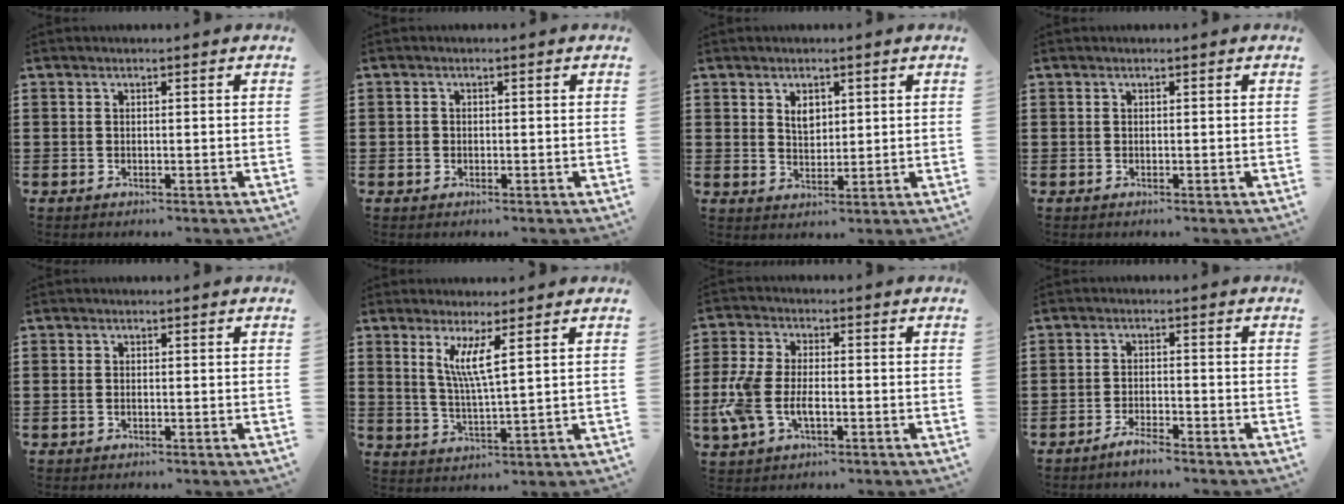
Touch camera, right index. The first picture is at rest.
{"total": 0.9, "force": [-0.3, 0.8, 0.3], "torque": [-0.008, 0.003, -0.008]}
{"total": 2.9, "force": [1.5, 1.8, 1.7], "torque": [-0.031, 0.002, 0.025]}
{"total": 0.0}
{"total": 0.7, "force": [-0.3, 0.4, 0.5], "torque": [-0.013, -0.001, -0.005]}
{"total": 5.1, "force": [2.4, 0.1, 4.5], "torque": [-0.096, -0.003, 0.039]}
{"total": 6.6, "force": [-1.9, 3.6, 5.1], "torque": [-0.133, -0.003, -0.044]}
{"total": 2.3, "force": [-2.2, 0.0, 0.7], "torque": [-0.012, 0.004, -0.042]}